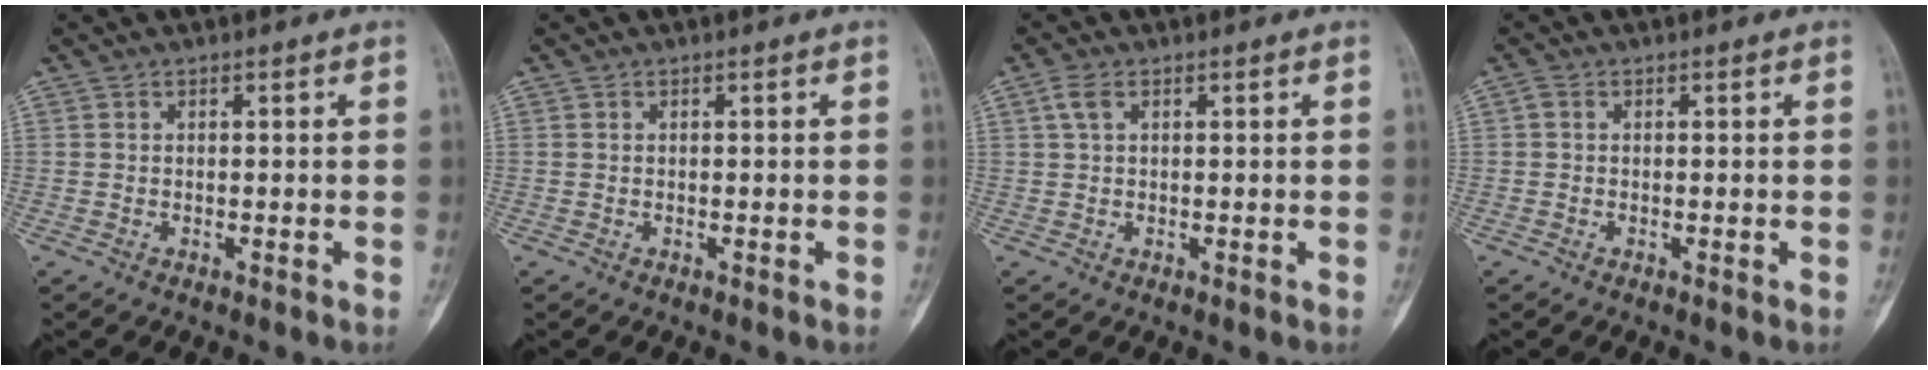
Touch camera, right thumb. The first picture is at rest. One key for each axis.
{"total": 0.0}
{"total": 2.2, "fx": 0.9, "fy": 1.2, "fz": 1.7, "tx": -0.044, "ty": 0.013, "tz": 0.020}
{"total": 0.8, "fx": 0.0, "fy": 0.6, "fz": 0.6, "tx": -0.011, "ty": 0.000, "tz": -0.004}